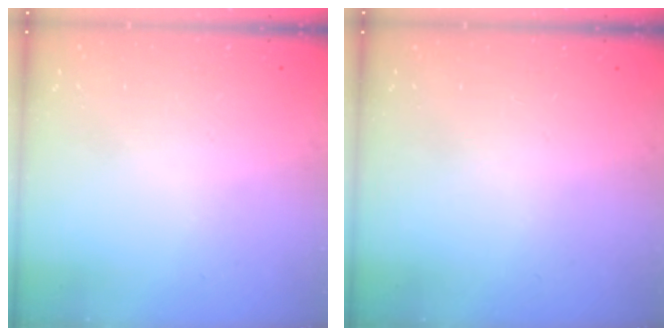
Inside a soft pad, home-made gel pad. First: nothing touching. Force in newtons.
{"total": 0.0}